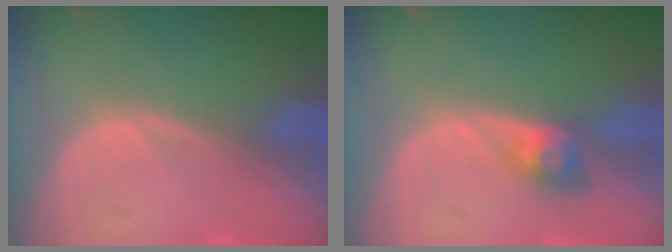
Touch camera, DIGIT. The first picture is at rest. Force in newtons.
{"total": 3.0, "press": 2.6, "slide": 1.5}